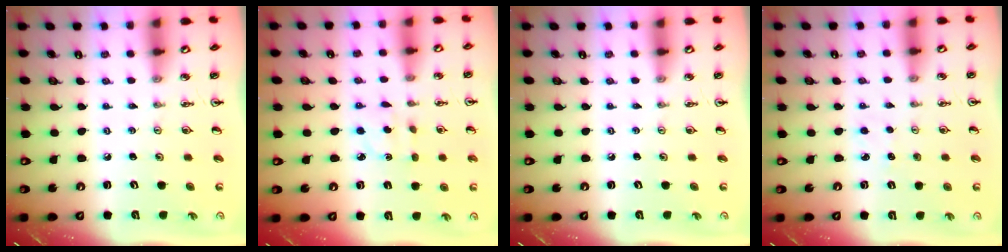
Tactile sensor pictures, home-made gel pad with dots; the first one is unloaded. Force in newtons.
{"total": 2.3, "press": 2.1, "slide": 0.8}
{"total": 0.0}
{"total": 3.2, "press": 3.1, "slide": 0.4}